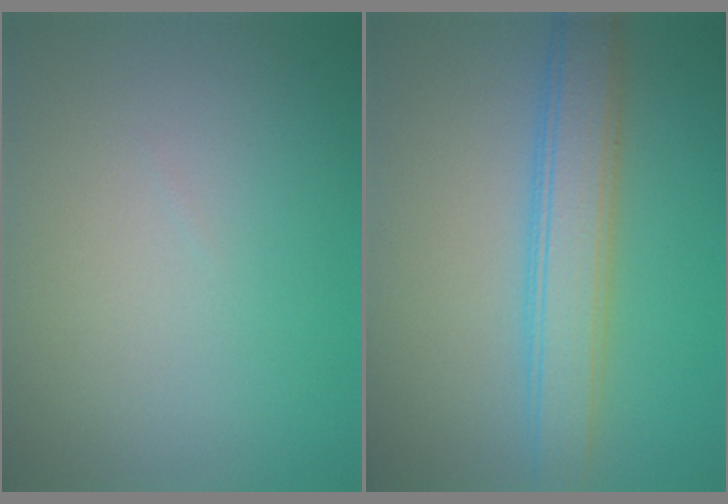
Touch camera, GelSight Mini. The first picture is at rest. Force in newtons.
{"total": 4.8, "press": 4.8, "slide": 0.1}